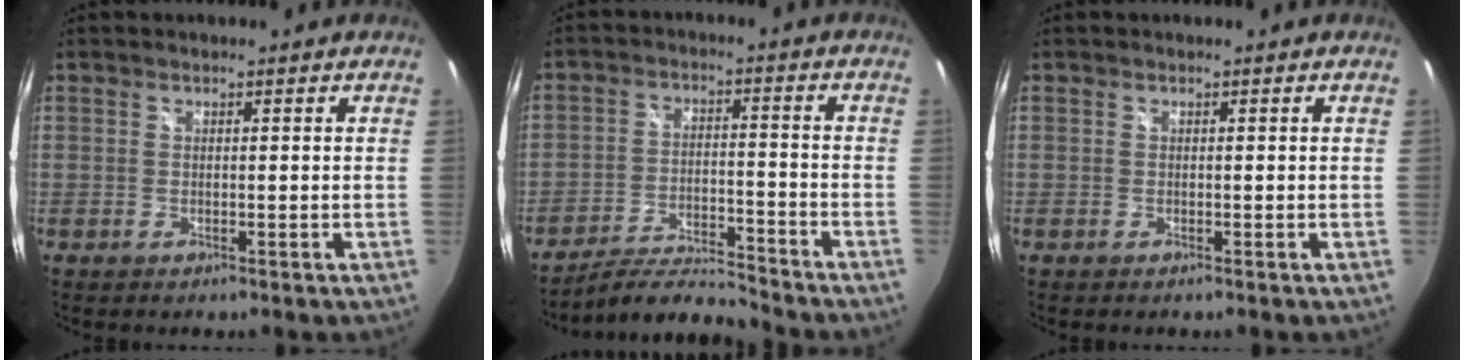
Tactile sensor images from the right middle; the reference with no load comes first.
{"total": 7.7, "force": [-7.6, -0.1, 1.0], "torque": [-0.035, 0.006, -0.133]}
{"total": 0.0}